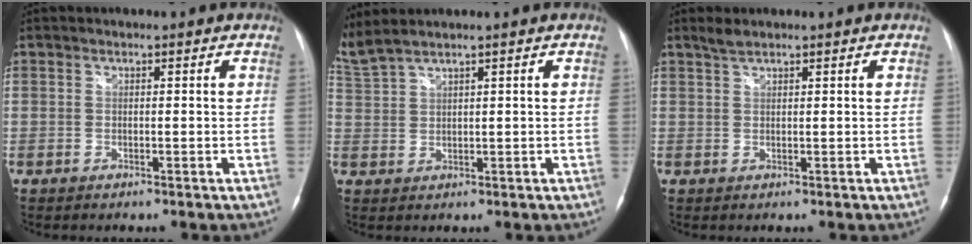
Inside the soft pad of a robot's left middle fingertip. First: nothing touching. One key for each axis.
{"total": 4.9, "fx": 4.2, "fy": -0.7, "fz": 2.5, "tx": -0.078, "ty": 0.021, "tz": 0.100}
{"total": 1.5, "fx": 1.4, "fy": 0.1, "fz": 0.7, "tx": -0.019, "ty": 0.006, "tz": 0.033}